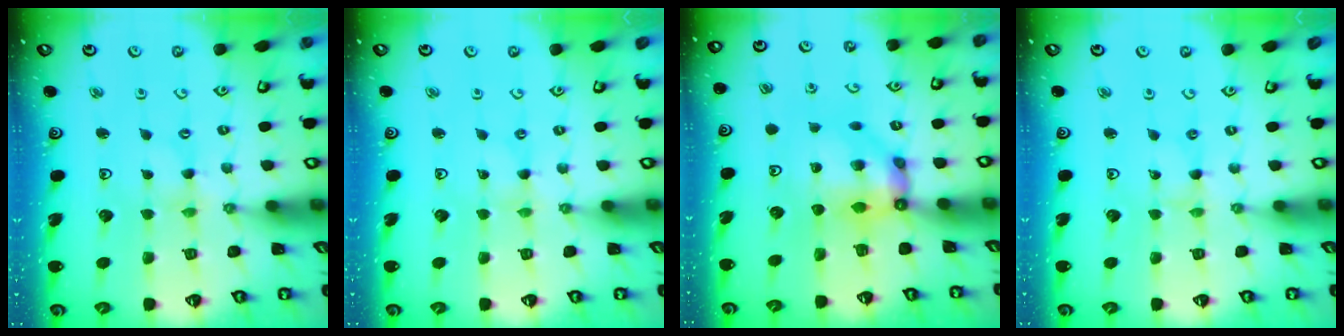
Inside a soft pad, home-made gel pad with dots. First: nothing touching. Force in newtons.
{"total": 0.0}
{"total": 8.5, "press": 8.5, "slide": 0.4}
{"total": 0.0}